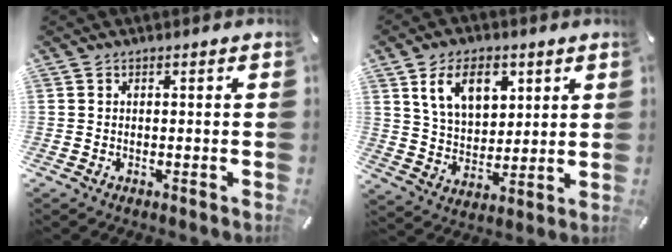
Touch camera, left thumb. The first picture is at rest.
{"total": 10.9, "force": [5.4, 7.3, 6.1], "torque": [-0.104, -0.006, 0.097]}